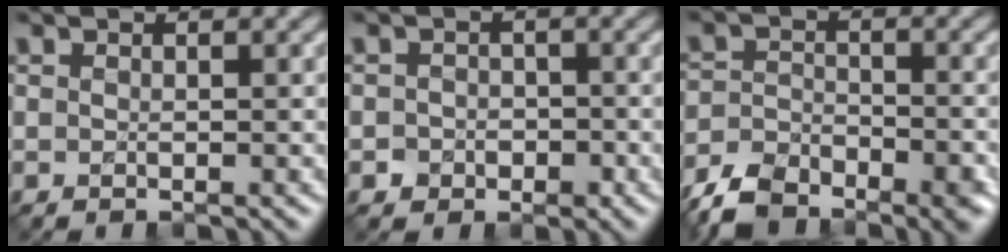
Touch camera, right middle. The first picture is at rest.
{"total": 2.0, "force": [-0.7, 1.8, 0.5], "torque": [0.013, 0.000, -0.020]}
{"total": 7.3, "force": [-5.8, 3.0, 3.1], "torque": [-0.051, -0.019, -0.103]}